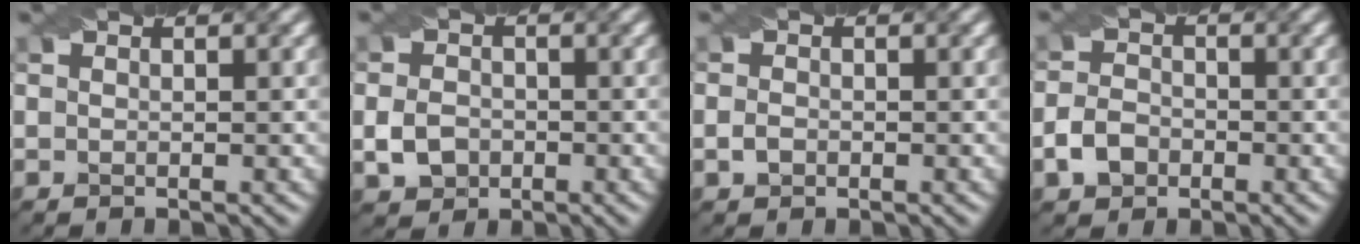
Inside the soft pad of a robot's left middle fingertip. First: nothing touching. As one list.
[{"total": 2.9, "force": [-0.7, 2.4, 1.4], "torque": [-0.030, -0.002, -0.015]}, {"total": 1.1, "force": [-0.4, 0.9, 0.5], "torque": [-0.011, -0.002, -0.010]}, {"total": 2.8, "force": [-1.3, 2.1, 1.2], "torque": [-0.025, 0.001, -0.028]}]